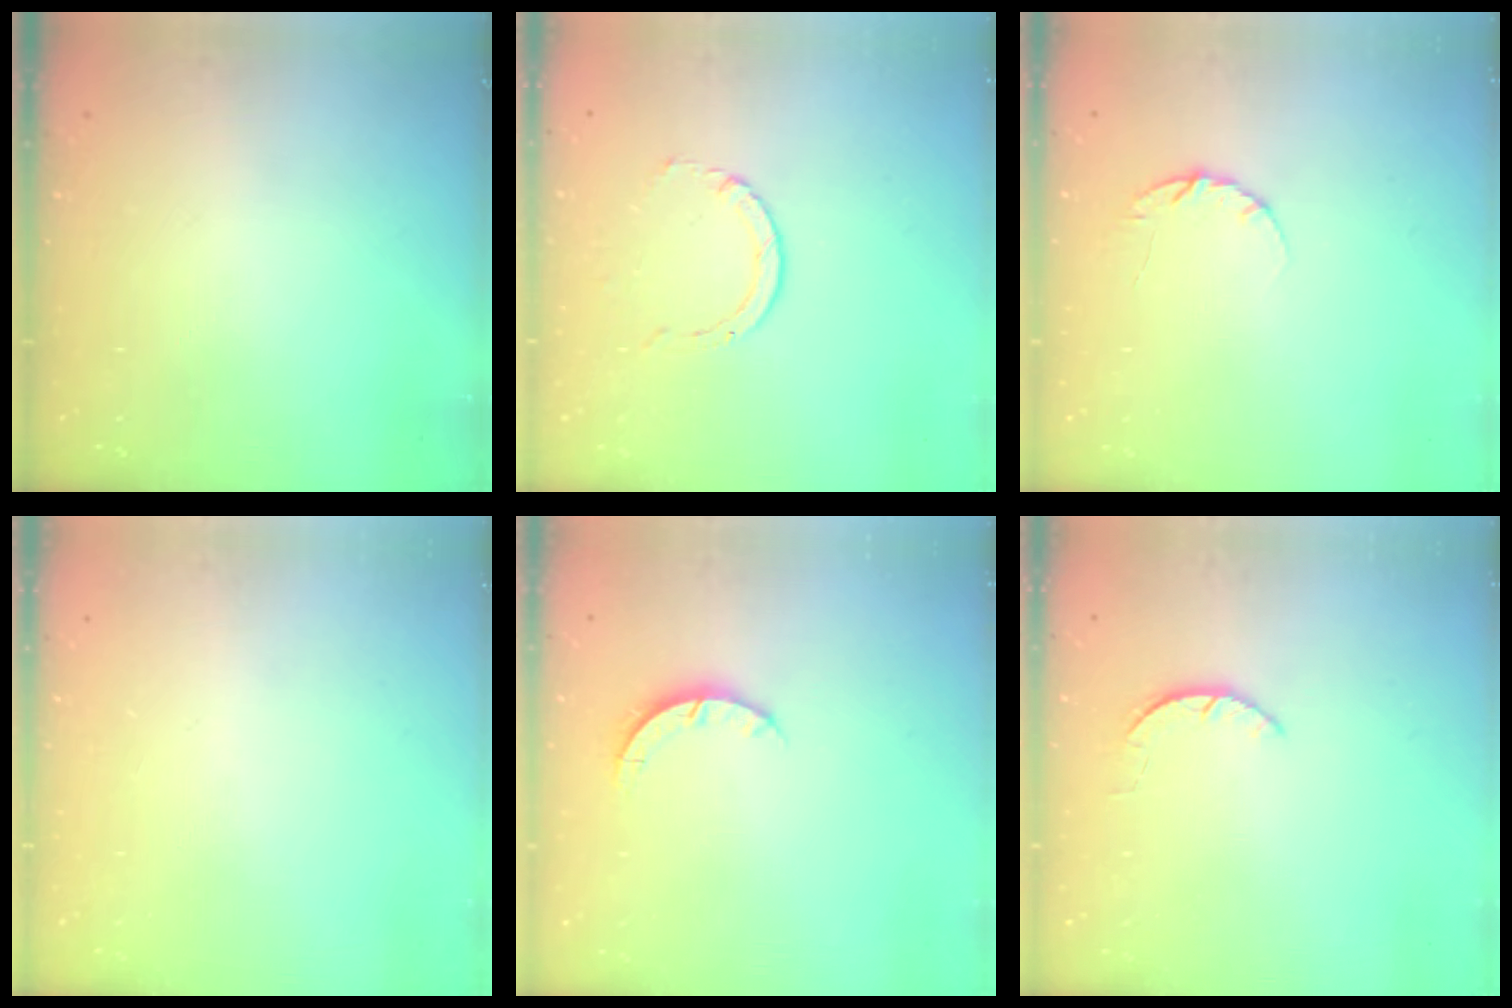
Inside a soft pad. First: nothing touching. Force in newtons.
{"total": 2.9, "press": 2.9, "slide": 0.4}
{"total": 4.8, "press": 4.7, "slide": 0.6}
{"total": 0.0}
{"total": 3.2, "press": 3.2, "slide": 0.4}
{"total": 1.6, "press": 1.6, "slide": 0.3}